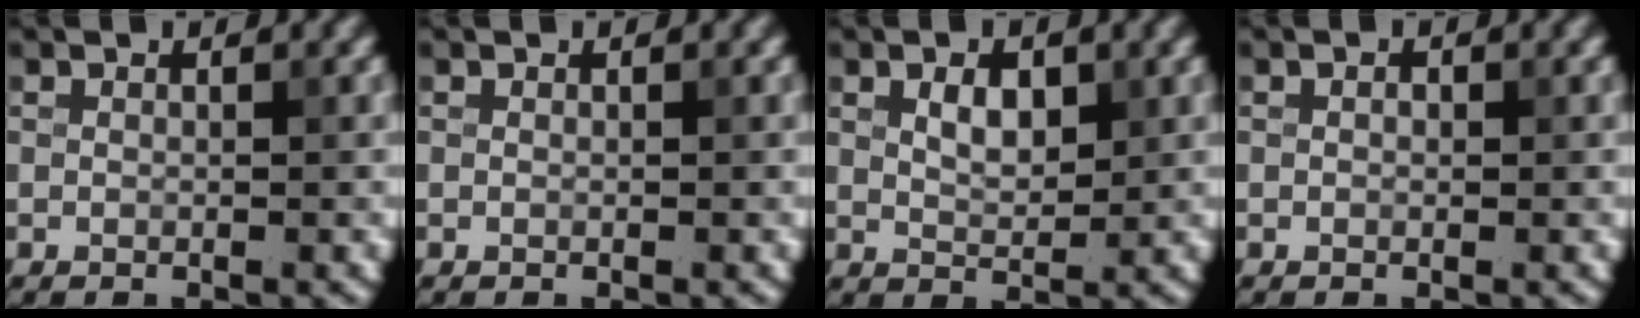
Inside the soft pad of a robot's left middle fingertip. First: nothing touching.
{"total": 0.0}
{"total": 2.4, "force": [0.9, 1.3, 1.8], "torque": [-0.034, 0.000, 0.017]}
{"total": 0.5, "force": [0.1, 0.4, 0.4], "torque": [-0.005, -0.001, -0.001]}